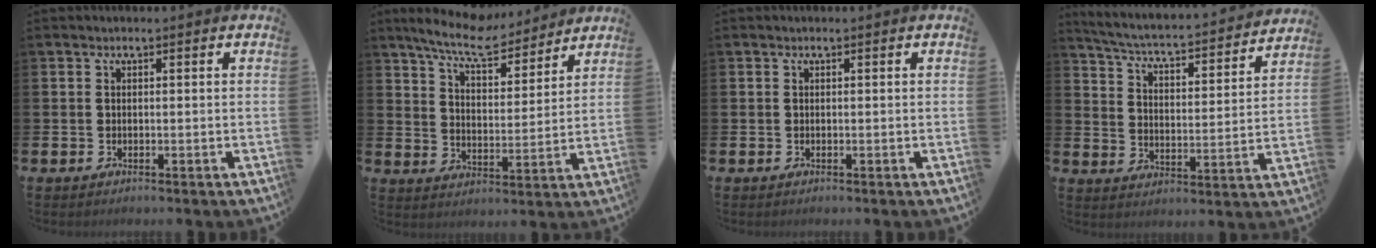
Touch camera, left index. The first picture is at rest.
{"total": 8.8, "force": [8.0, 1.8, 3.2], "torque": [-0.082, -0.044, 0.141]}
{"total": 0.0}
{"total": 4.8, "force": [4.5, 0.6, 1.7], "torque": [-0.060, -0.041, 0.068]}